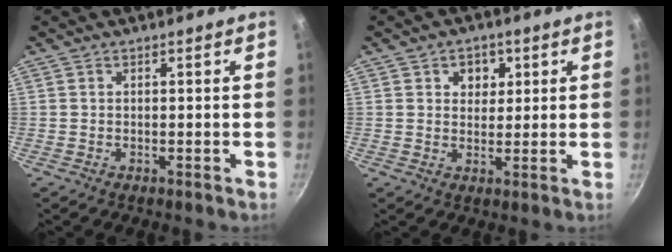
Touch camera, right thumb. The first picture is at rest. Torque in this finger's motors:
{"motor_torque": [-0.15, 0.93, -0.12, 0.12, 0.15]}